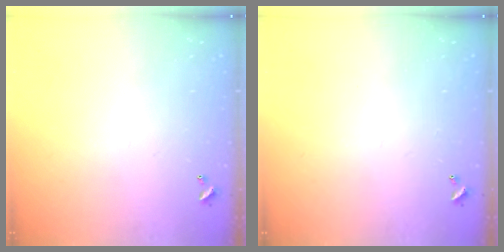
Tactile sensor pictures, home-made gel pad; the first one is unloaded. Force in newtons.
{"total": 0.0}